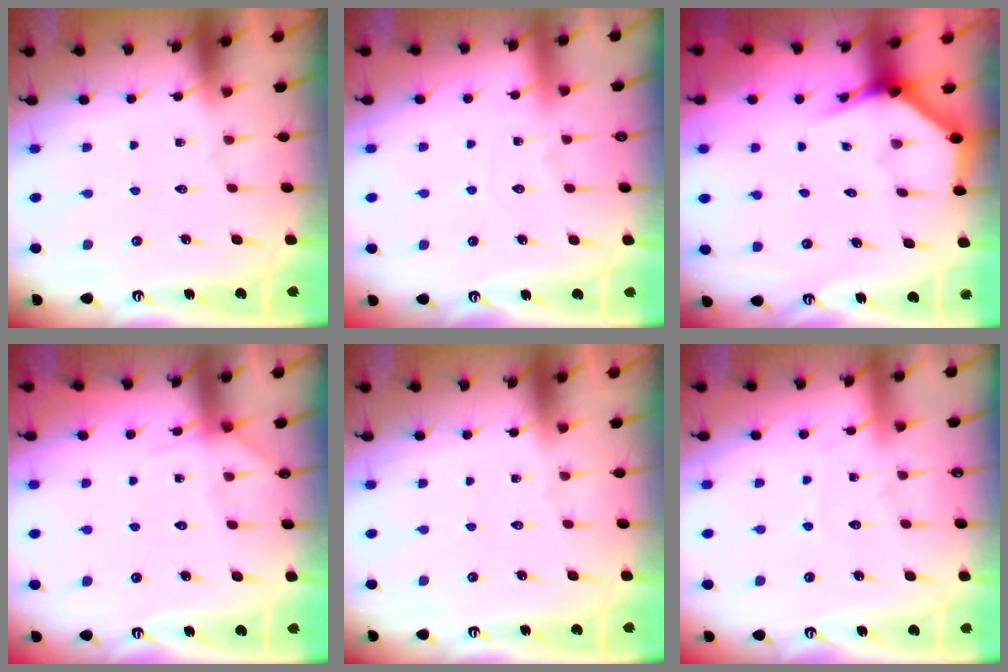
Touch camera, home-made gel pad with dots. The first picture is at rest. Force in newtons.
{"total": 5.0, "press": 5.0, "slide": 0.6}
{"total": 3.8, "press": 3.8, "slide": 0.2}
{"total": 5.5, "press": 5.5, "slide": 0.5}
{"total": 0.0}
{"total": 4.4, "press": 4.3, "slide": 0.6}